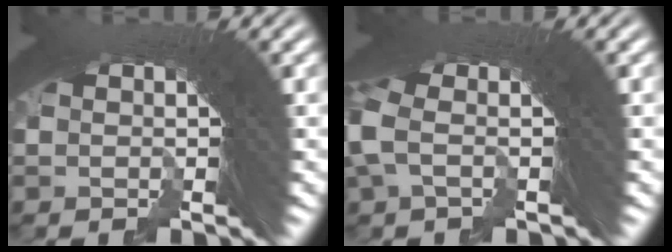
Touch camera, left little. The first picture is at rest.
{"total": 1.5, "force": [-0.3, 0.0, 1.4], "torque": [-0.031, 0.011, -0.010]}